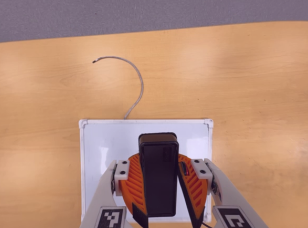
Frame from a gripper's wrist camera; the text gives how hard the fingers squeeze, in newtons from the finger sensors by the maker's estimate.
{"total": 10.0, "left": 9.8, "right": 10.1}